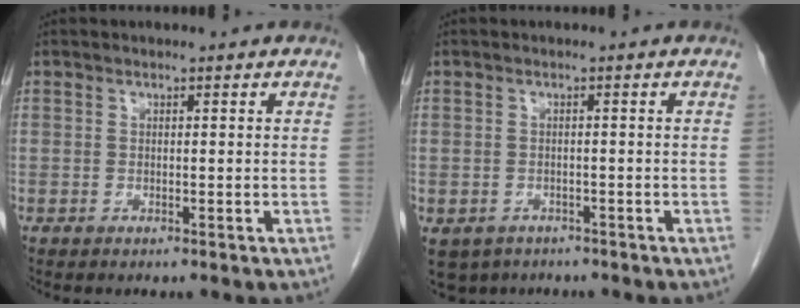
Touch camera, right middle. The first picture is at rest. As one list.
[{"total": 6.2, "force": [-4.1, 4.4, 1.5], "torque": [-0.033, -0.003, -0.059]}]